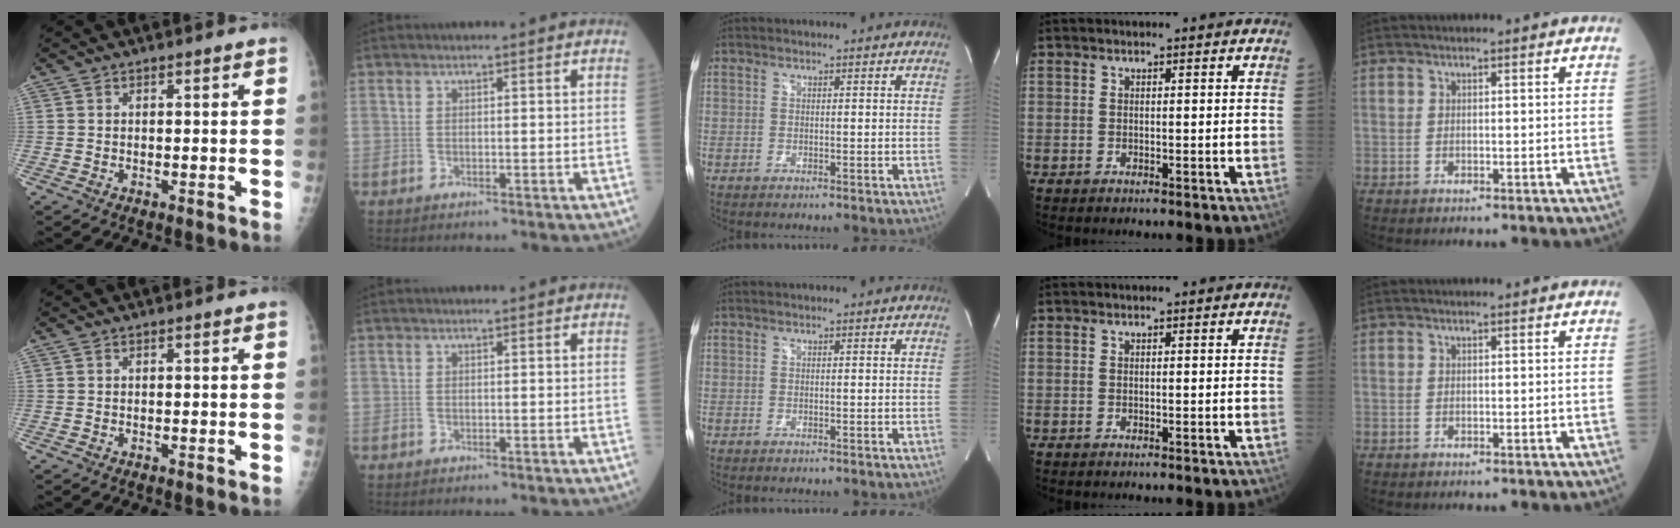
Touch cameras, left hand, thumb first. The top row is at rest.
{}